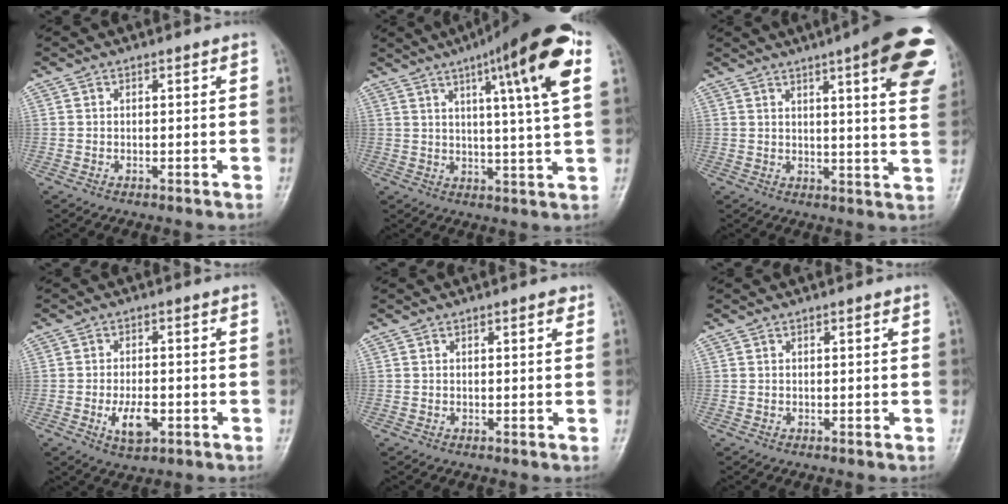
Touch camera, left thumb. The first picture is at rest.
{"total": 17.8, "force": [7.6, 2.0, 15.9], "torque": [-0.221, -0.013, 0.102]}
{"total": 20.1, "force": [9.9, 4.0, 17.0], "torque": [-0.197, -0.026, 0.113]}
{"total": 5.7, "force": [-1.9, 2.8, 4.5], "torque": [-0.075, 0.003, -0.027]}
{"total": 1.5, "force": [0.8, 0.4, 1.2], "torque": [-0.014, 0.000, 0.008]}
{"total": 0.6, "force": [0.3, 0.1, 0.6], "torque": [-0.009, 0.001, 0.003]}